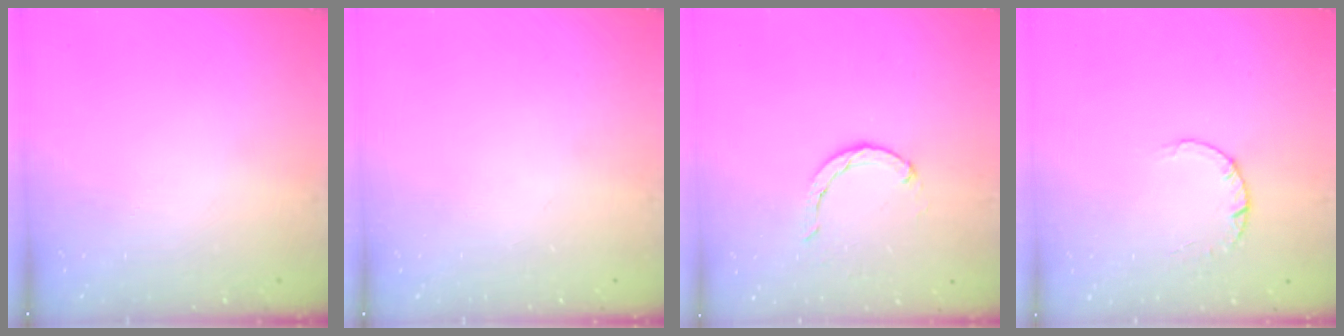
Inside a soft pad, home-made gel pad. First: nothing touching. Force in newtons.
{"total": 0.0}
{"total": 2.4, "press": 2.4, "slide": 0.4}
{"total": 1.8, "press": 1.8, "slide": 0.1}